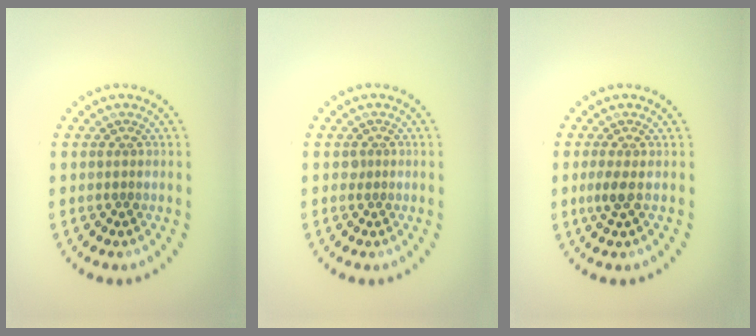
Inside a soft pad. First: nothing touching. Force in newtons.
{"total": 0.5, "press": 0.4, "slide": 0.4}
{"total": 1.2, "press": 1.0, "slide": 0.6}